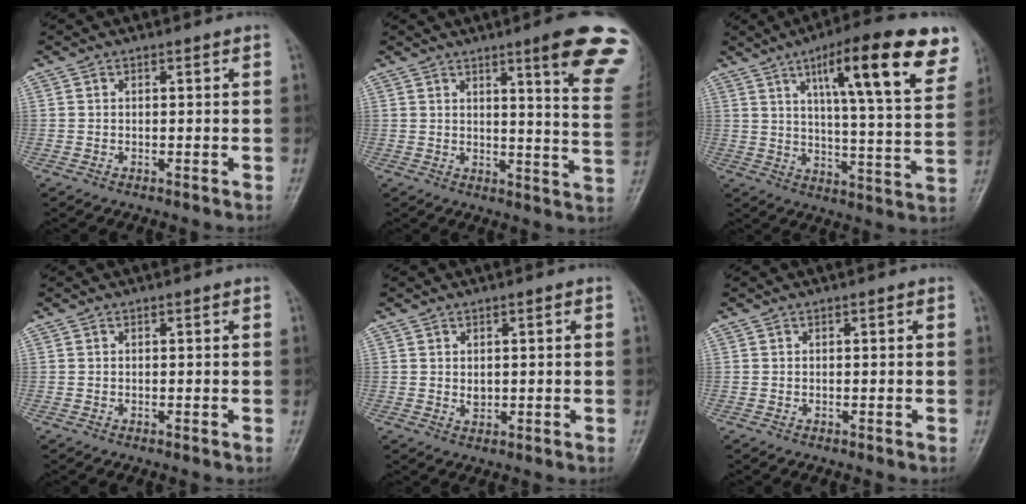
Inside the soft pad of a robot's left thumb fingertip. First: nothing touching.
{"total": 15.7, "force": [9.8, 1.4, 12.3], "torque": [-0.127, -0.054, 0.107]}
{"total": 20.8, "force": [10.8, 4.4, 17.2], "torque": [-0.216, -0.030, 0.156]}
{"total": 0.0}
{"total": 1.7, "force": [0.3, 1.2, 1.2], "torque": [-0.013, -0.003, 0.007]}
{"total": 0.0}